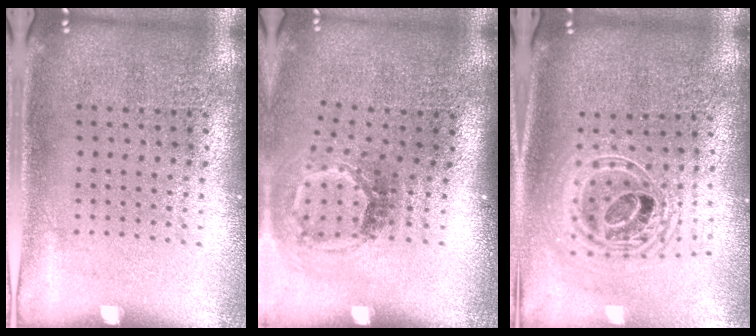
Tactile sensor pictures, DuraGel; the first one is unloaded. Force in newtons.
{"total": 1.9, "press": 1.2, "slide": 1.4}
{"total": 2.3, "press": 1.8, "slide": 1.4}